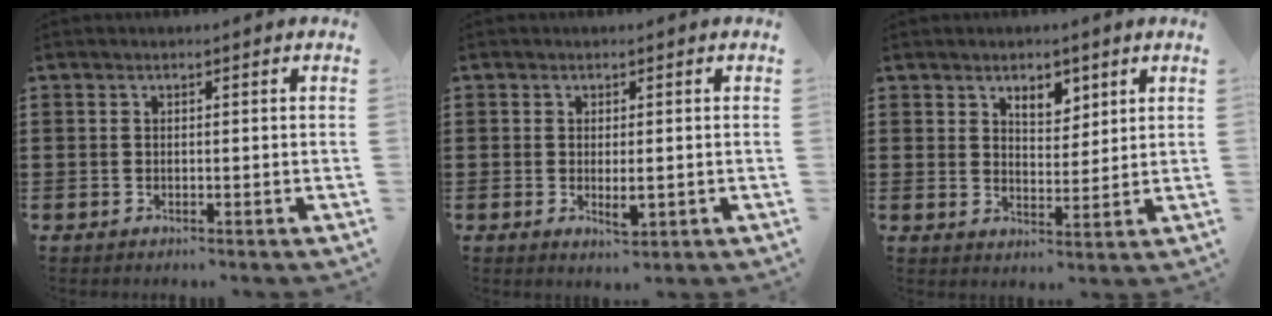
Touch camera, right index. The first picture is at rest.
{"total": 2.5, "force": [-0.4, 0.8, 2.4], "torque": [-0.041, -0.001, -0.006]}
{"total": 4.1, "force": [2.9, 2.2, 1.9], "torque": [-0.030, 0.003, 0.051]}